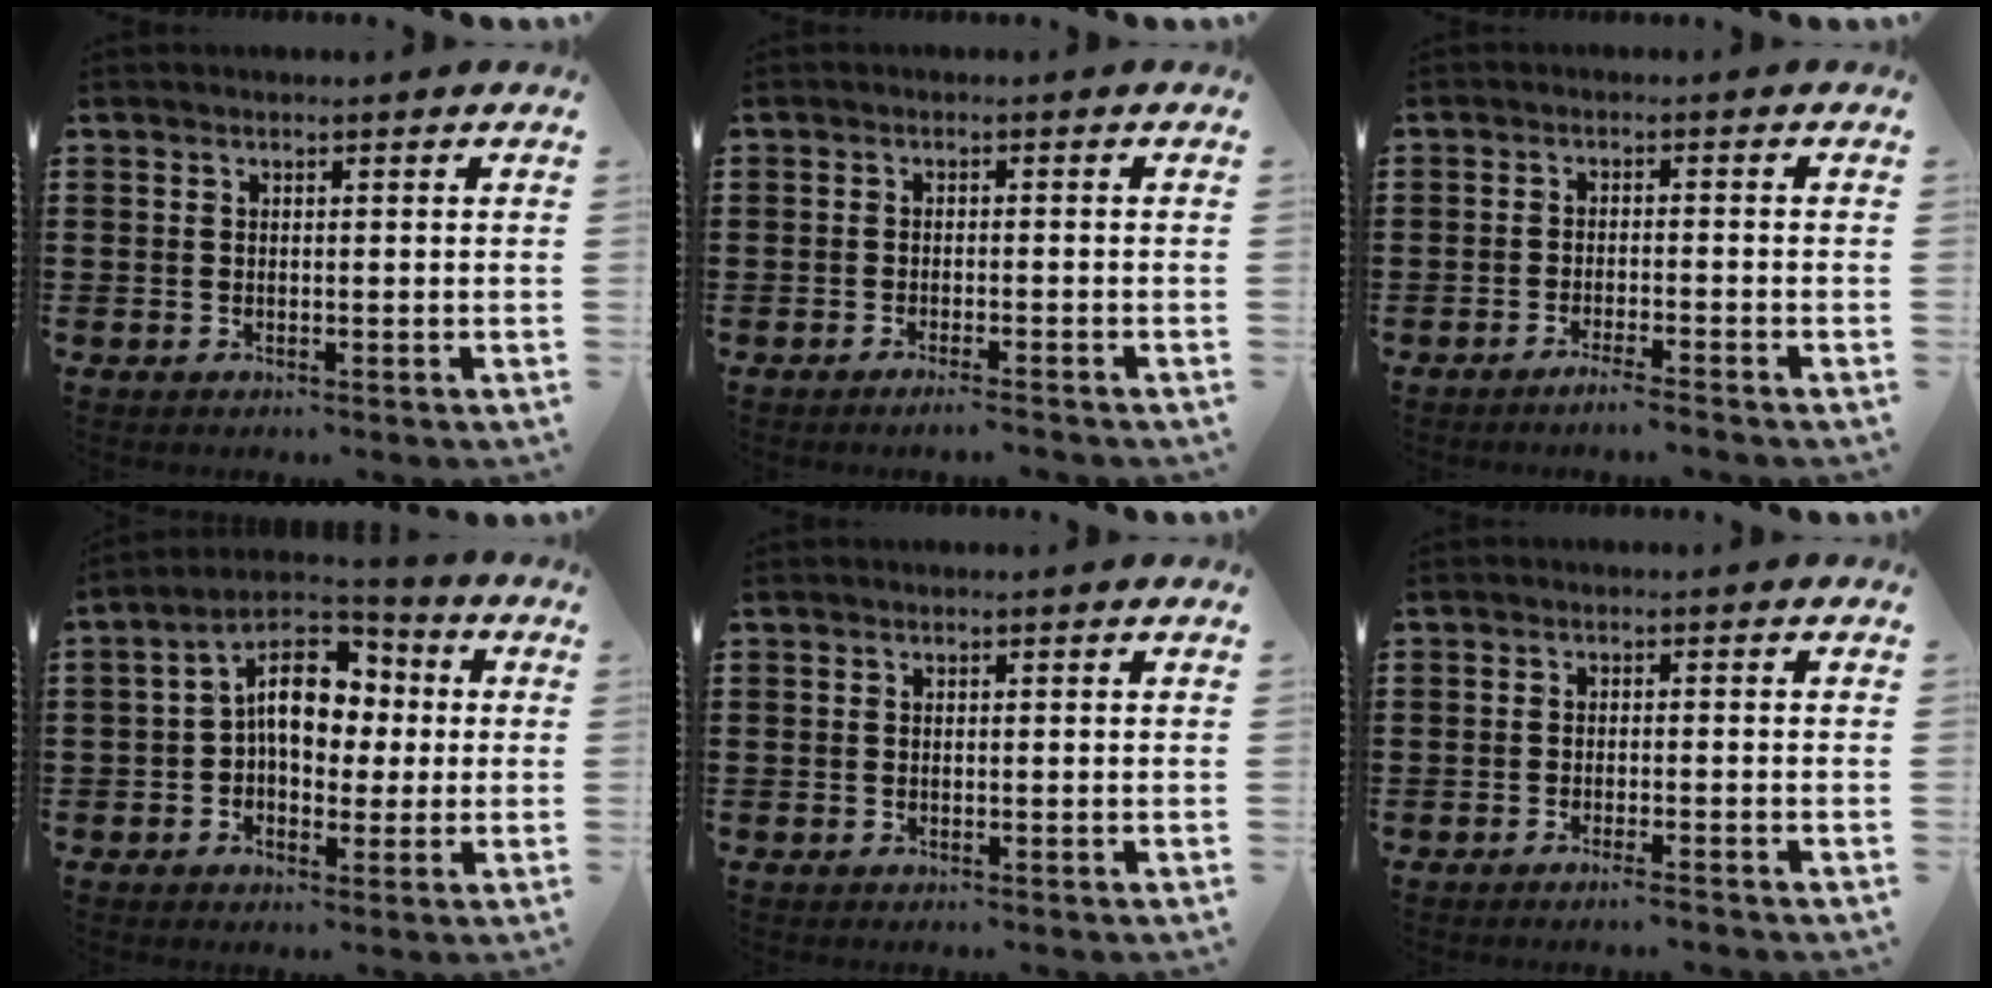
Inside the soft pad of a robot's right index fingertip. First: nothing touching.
{"total": 1.7, "force": [-1.5, -0.2, 0.7], "torque": [-0.010, -0.001, -0.028]}
{"total": 2.4, "force": [-2.2, -0.4, 0.9], "torque": [-0.014, 0.000, -0.043]}
{"total": 10.7, "force": [0.9, 6.9, 8.1], "torque": [-0.136, 0.011, 0.011]}
{"total": 0.0}
{"total": 1.7, "force": [-1.5, -0.2, 0.8], "torque": [-0.011, -0.002, -0.029]}